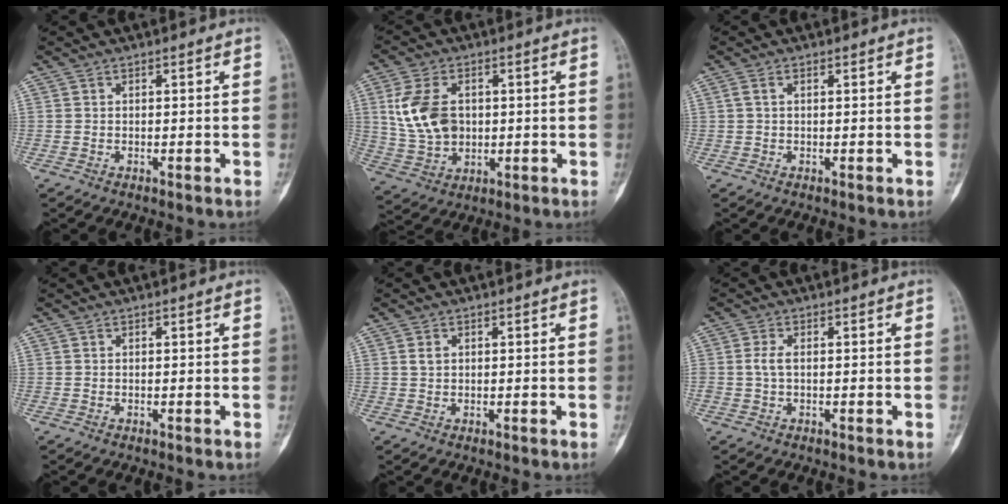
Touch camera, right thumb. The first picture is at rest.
{"total": 10.9, "force": [1.8, 7.5, 7.7], "torque": [-0.143, -0.002, 0.045]}
{"total": 1.3, "force": [0.4, 0.6, 1.0], "torque": [-0.028, 0.008, 0.010]}
{"total": 0.0}
{"total": 1.4, "force": [0.4, 1.0, 0.9], "torque": [-0.016, 0.002, 0.010]}
{"total": 2.1, "force": [0.0, 1.0, 1.9], "torque": [-0.045, 0.000, -0.002]}